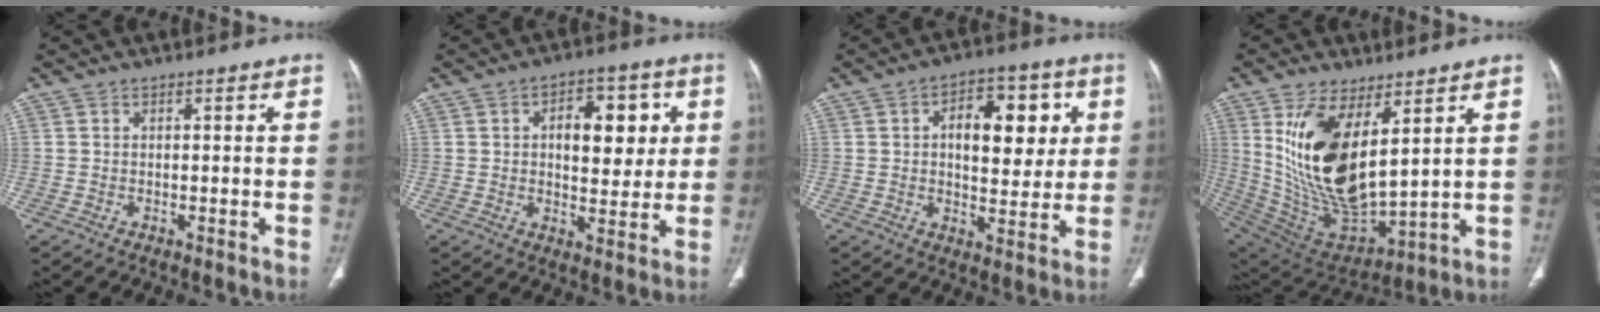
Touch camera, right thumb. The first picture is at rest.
{"total": 11.5, "force": [2.5, 6.5, 9.2], "torque": [-0.085, -0.002, 0.037]}
{"total": 13.6, "force": [3.1, 7.5, 10.9], "torque": [-0.110, 0.002, 0.043]}
{"total": 20.3, "force": [6.5, 9.2, 16.8], "torque": [-0.311, -0.041, 0.147]}